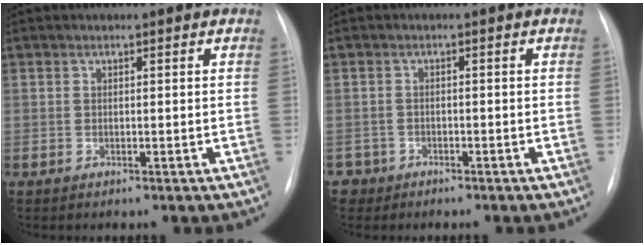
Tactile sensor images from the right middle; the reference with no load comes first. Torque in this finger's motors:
{"motor_torque": [1.06, -0.97, 0.58, 0.11]}